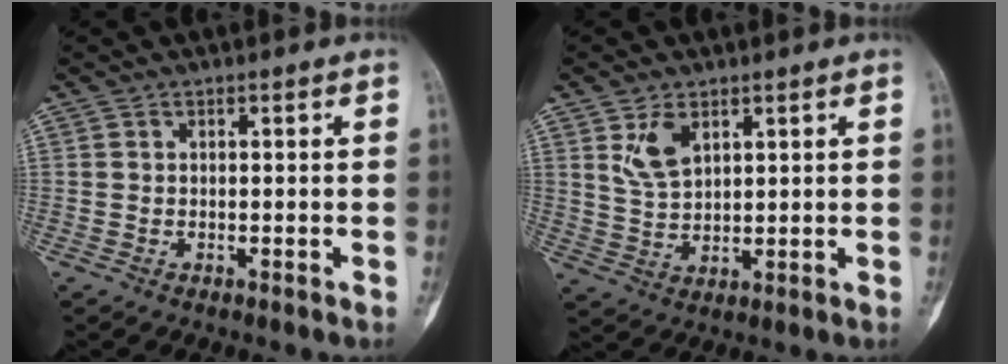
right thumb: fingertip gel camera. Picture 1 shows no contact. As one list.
[{"total": 5.7, "force": [2.8, 3.2, 3.8], "torque": [-0.060, -0.016, 0.061]}]